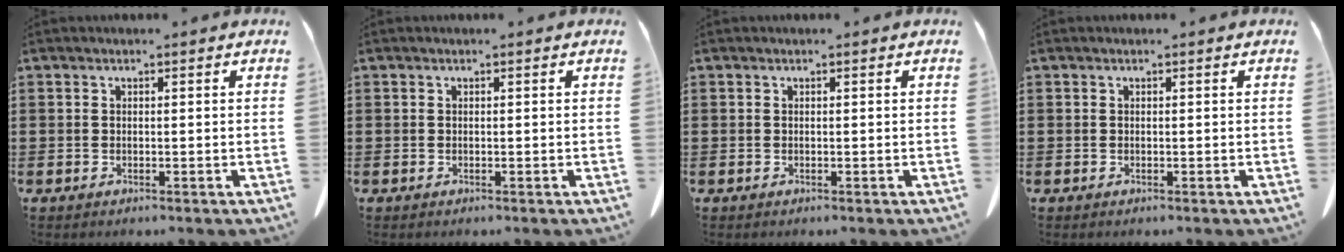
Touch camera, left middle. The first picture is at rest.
{"total": 0.0}
{"total": 0.0}
{"total": 0.0}